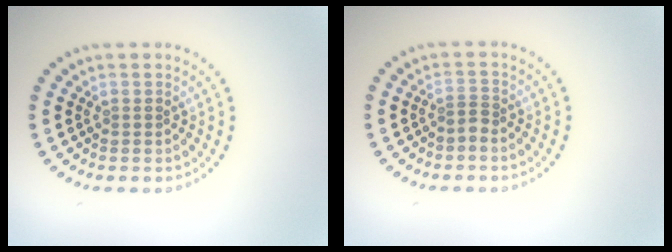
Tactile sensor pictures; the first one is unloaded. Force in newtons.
{"total": 1.0, "press": 0.6, "slide": 0.8}